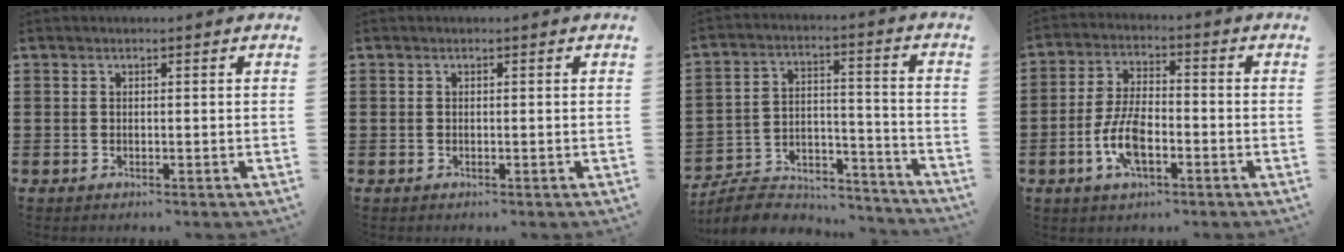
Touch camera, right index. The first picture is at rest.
{"total": 0.0}
{"total": 7.2, "force": [-6.5, 2.3, 1.9], "torque": [-0.038, 0.012, -0.126]}
{"total": 7.8, "force": [-2.7, 3.4, 6.6], "torque": [-0.148, -0.003, -0.055]}